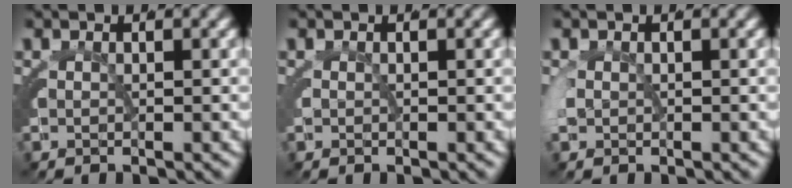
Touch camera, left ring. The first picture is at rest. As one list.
[{"total": 0.0}, {"total": 0.8, "force": [0.0, 0.6, 0.6], "torque": [-0.030, -0.004, 0.006]}]